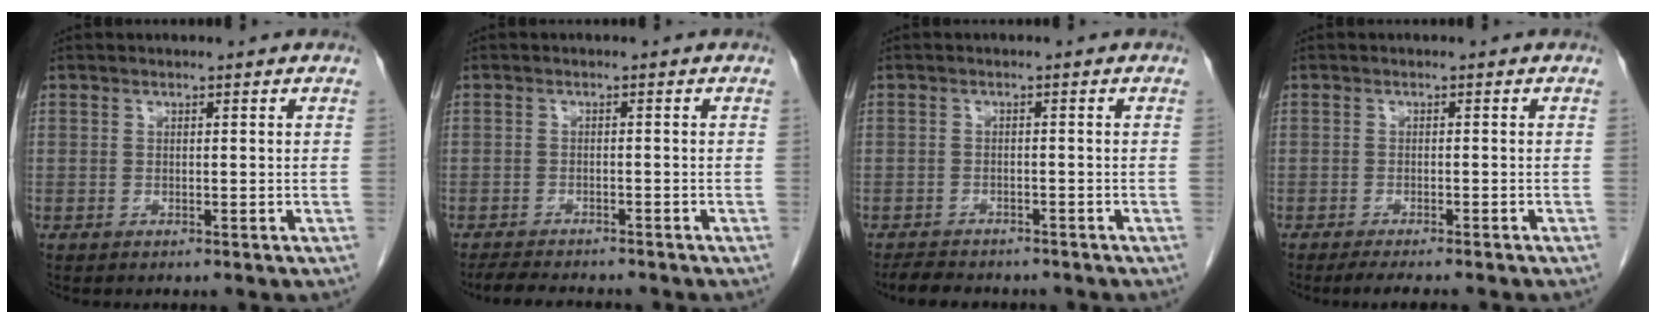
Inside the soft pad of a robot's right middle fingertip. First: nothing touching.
{"total": 6.4, "force": [-5.8, 1.3, 2.4], "torque": [-0.038, -0.012, -0.087]}
{"total": 6.0, "force": [-5.2, 2.0, 2.1], "torque": [-0.038, -0.008, -0.072]}
{"total": 5.2, "force": [-4.3, 0.1, 2.8], "torque": [-0.032, -0.010, -0.062]}